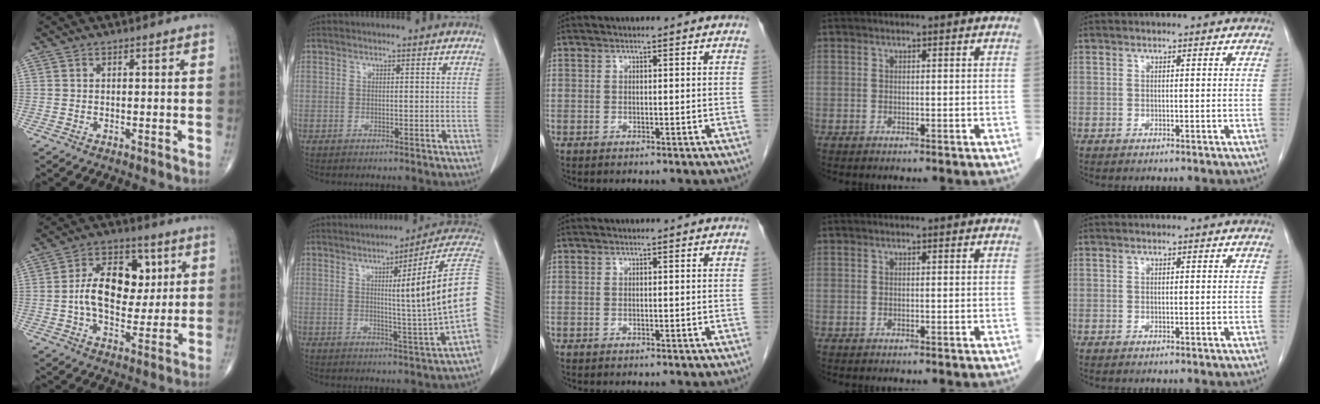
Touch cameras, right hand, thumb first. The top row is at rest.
{"thumb": {"total": 14.7, "force": [1.7, 9.4, 11.2], "torque": [-0.145, 0.010, 0.024]}, "index": {"total": 14.7, "force": [1.6, -2.5, 14.4], "torque": [-0.176, 0.003, 0.016]}}